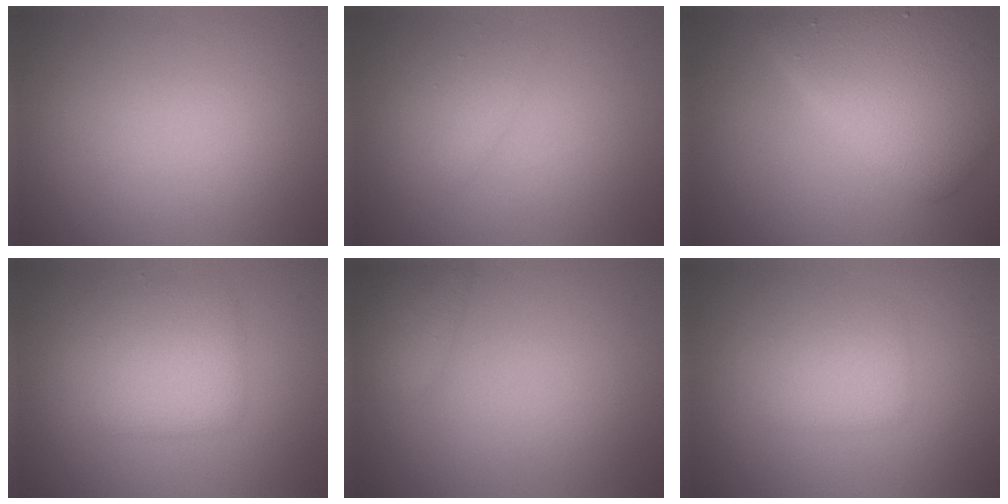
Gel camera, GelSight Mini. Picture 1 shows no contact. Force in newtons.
{"total": 1.6, "press": 1.6, "slide": 0.1}
{"total": 7.4, "press": 7.4, "slide": 0.3}
{"total": 3.8, "press": 3.8, "slide": 0.2}
{"total": 2.3, "press": 2.2, "slide": 0.2}
{"total": 2.0, "press": 2.0, "slide": 0.2}